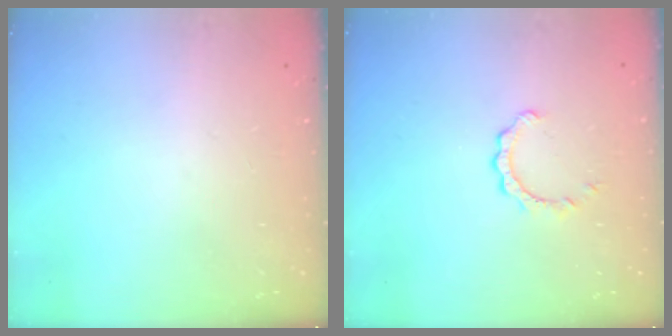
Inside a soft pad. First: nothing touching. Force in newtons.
{"total": 2.6, "press": 2.6, "slide": 0.2}